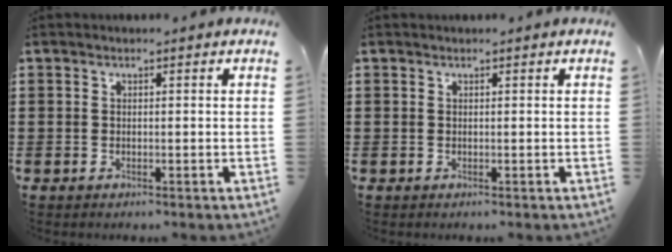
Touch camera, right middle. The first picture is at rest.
{"total": 0.0}